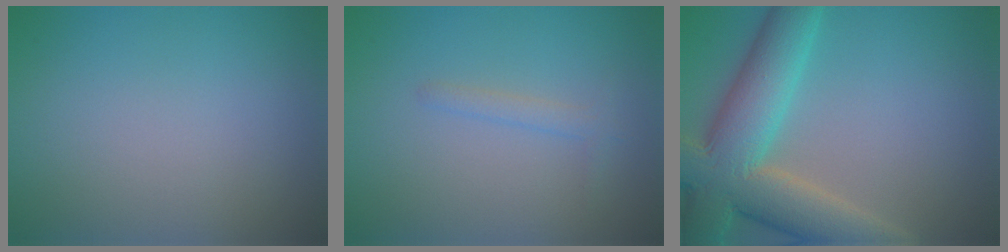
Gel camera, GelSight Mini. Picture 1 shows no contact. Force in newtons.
{"total": 1.2, "press": 1.2, "slide": 0.0}
{"total": 10.6, "press": 10.5, "slide": 0.9}